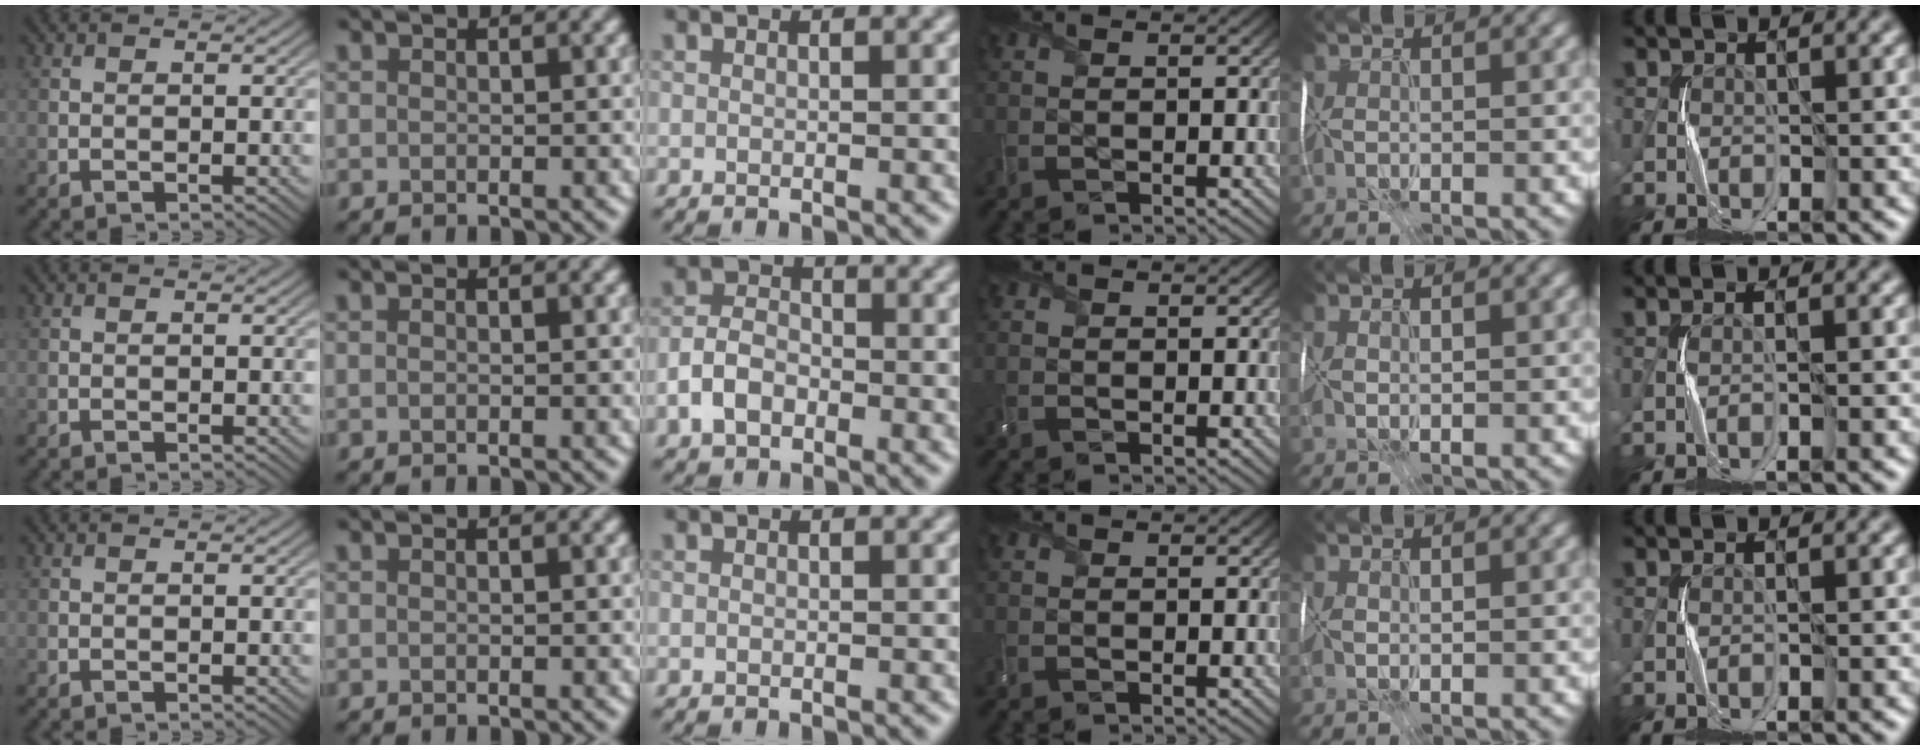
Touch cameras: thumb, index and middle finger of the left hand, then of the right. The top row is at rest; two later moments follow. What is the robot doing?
{"motion": "wrap", "object": "scarf"}